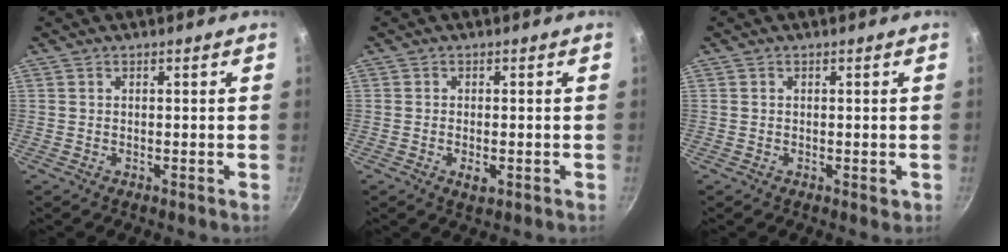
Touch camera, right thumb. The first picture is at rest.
{"total": 2.3, "force": [-0.7, 1.0, 1.9], "torque": [-0.037, -0.004, -0.011]}
{"total": 0.9, "force": [-0.2, 0.6, 0.6], "torque": [-0.007, 0.001, -0.002]}